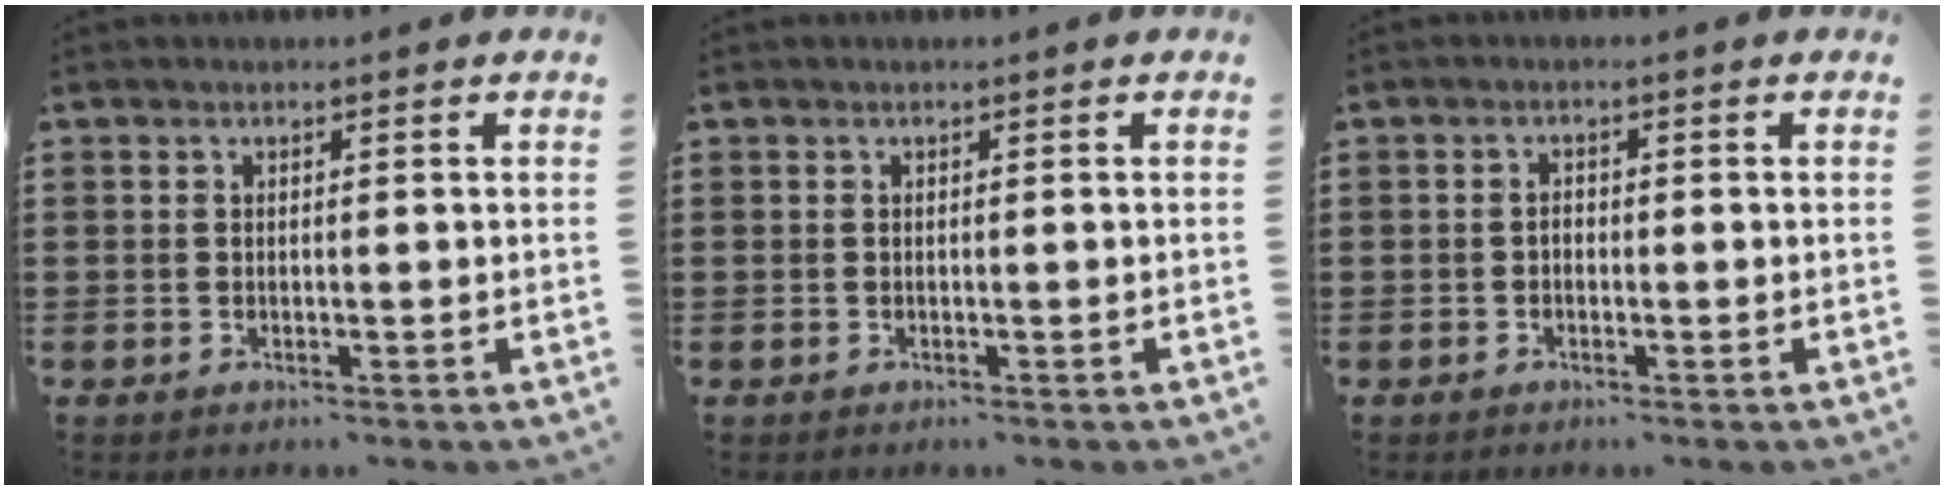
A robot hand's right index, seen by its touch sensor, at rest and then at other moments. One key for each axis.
{"total": 0.0}
{"total": 1.2, "fx": -0.4, "fy": 0.8, "fz": 0.8, "tx": -0.018, "ty": 0.001, "tz": -0.008}